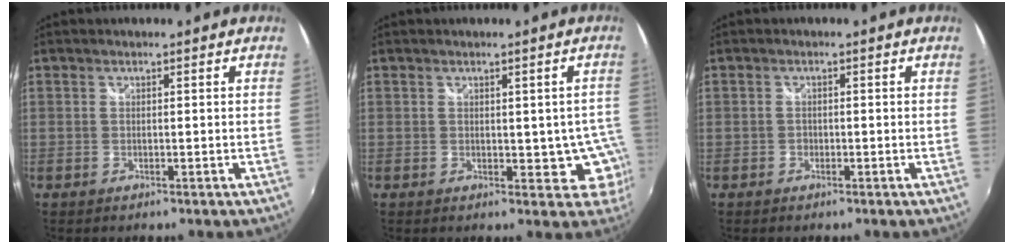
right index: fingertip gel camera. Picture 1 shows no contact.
{"total": 5.1, "force": [-1.1, 3.3, 3.7], "torque": [-0.033, 0.007, -0.005]}
{"total": 0.9, "force": [-0.6, 0.7, 0.2], "torque": [-0.006, 0.002, -0.007]}